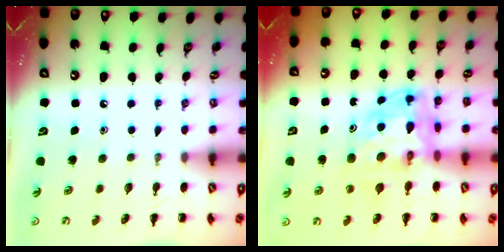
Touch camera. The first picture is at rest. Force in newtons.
{"total": 9.6, "press": 9.2, "slide": 2.8}